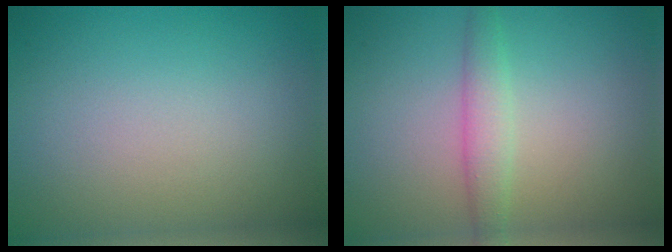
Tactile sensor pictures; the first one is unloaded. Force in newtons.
{"total": 2.2, "press": 2.2, "slide": 0.1}